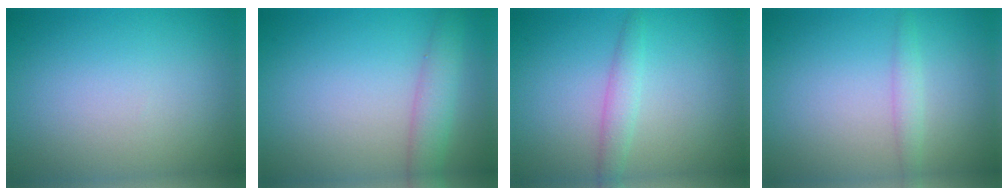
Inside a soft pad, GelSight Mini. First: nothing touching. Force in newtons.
{"total": 2.9, "press": 2.9, "slide": 0.1}
{"total": 1.7, "press": 1.7, "slide": 0.0}
{"total": 1.3, "press": 1.3, "slide": 0.1}